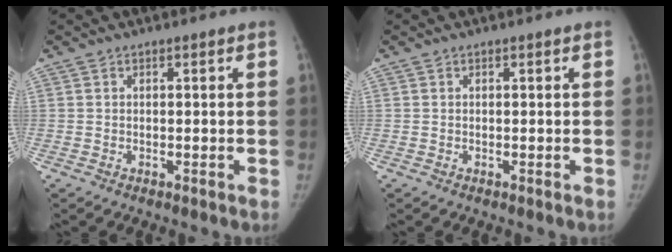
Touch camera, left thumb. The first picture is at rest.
{"total": 0.0}